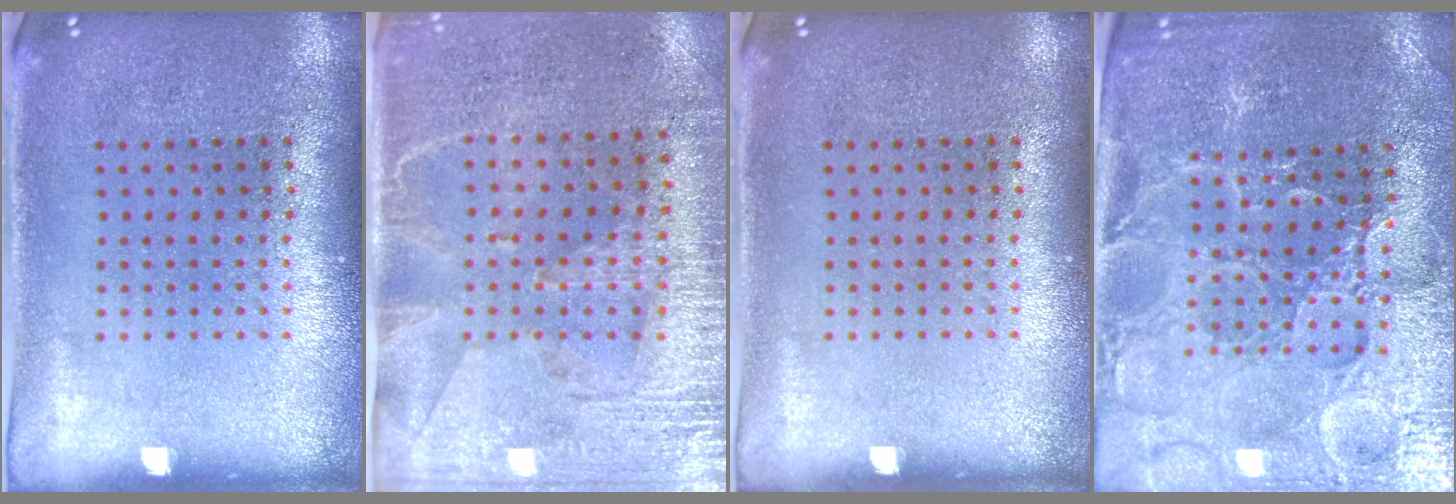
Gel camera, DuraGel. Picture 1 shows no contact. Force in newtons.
{"total": 2.9, "press": 2.6, "slide": 1.4}
{"total": 0.0}
{"total": 3.5, "press": 3.4, "slide": 0.6}